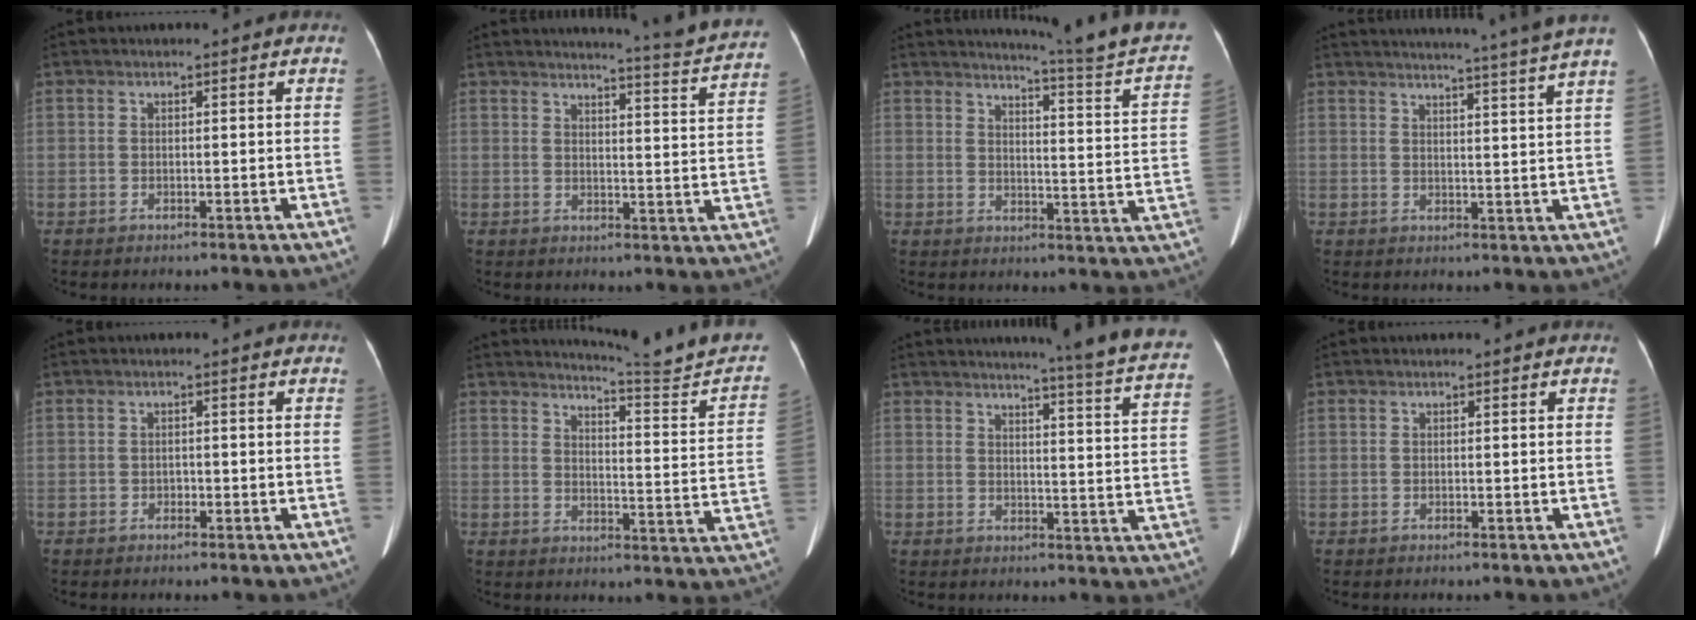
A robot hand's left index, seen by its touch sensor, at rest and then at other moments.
{"total": 11.7, "force": [11.2, -1.8, 2.6], "torque": [-0.045, -0.068, 0.125]}
{"total": 15.5, "force": [14.4, -2.0, 5.4], "torque": [-0.080, -0.088, 0.165]}
{"total": 14.6, "force": [13.1, -2.5, 6.0], "torque": [-0.091, -0.050, 0.148]}
{"total": 0.8, "force": [-0.5, 0.5, 0.3], "torque": [-0.004, 0.003, -0.010]}
{"total": 14.7, "force": [14.2, -1.6, 3.7], "torque": [-0.051, -0.086, 0.170]}
{"total": 16.4, "force": [14.6, -1.3, 7.3], "torque": [-0.096, -0.080, 0.154]}
{"total": 0.0}